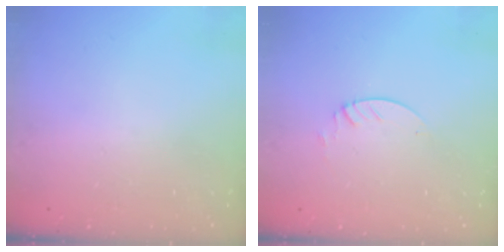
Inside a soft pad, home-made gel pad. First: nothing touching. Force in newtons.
{"total": 1.3, "press": 1.3, "slide": 0.1}